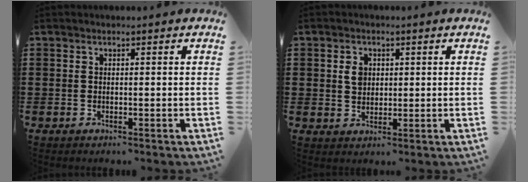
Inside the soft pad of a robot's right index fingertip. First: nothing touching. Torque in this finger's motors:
{"motor_torque": [0.06, -0.05, 0.07, 0.06]}